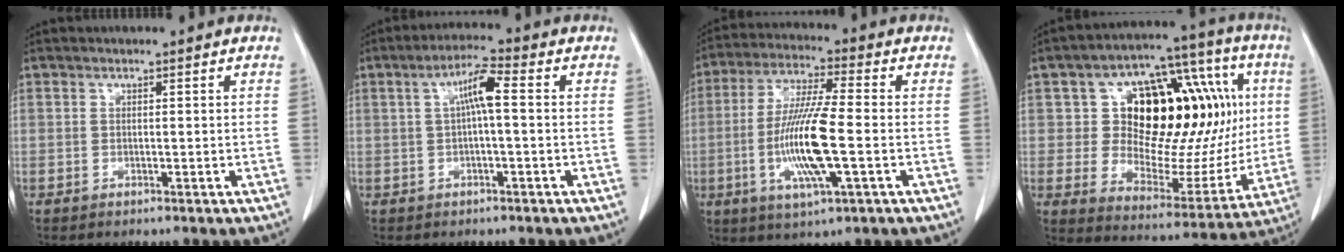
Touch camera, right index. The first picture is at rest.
{"total": 5.1, "force": [0.6, 0.5, 5.0], "torque": [-0.092, 0.016, 0.010]}
{"total": 13.0, "force": [-2.5, 1.1, 12.8], "torque": [-0.256, -0.012, -0.050]}
{"total": 23.3, "force": [4.5, 12.0, 19.4], "torque": [-0.258, 0.043, 0.074]}